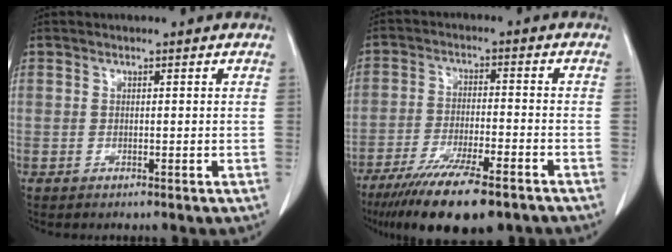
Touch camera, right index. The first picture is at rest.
{"total": 15.4, "force": [-11.5, 2.7, 9.9], "torque": [-0.161, -0.034, -0.185]}